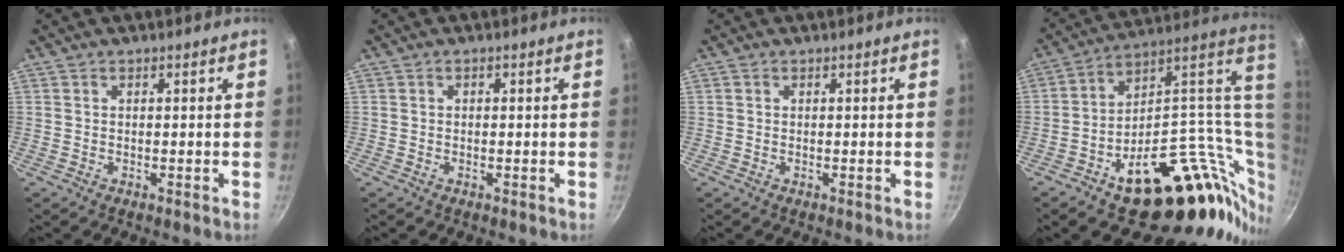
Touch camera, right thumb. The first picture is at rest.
{"total": 0.6, "force": [0.0, 0.6, 0.3], "torque": [-0.004, 0.005, 0.001]}
{"total": 0.0}
{"total": 29.7, "force": [6.5, 16.9, 23.6], "torque": [-0.306, -0.008, 0.122]}